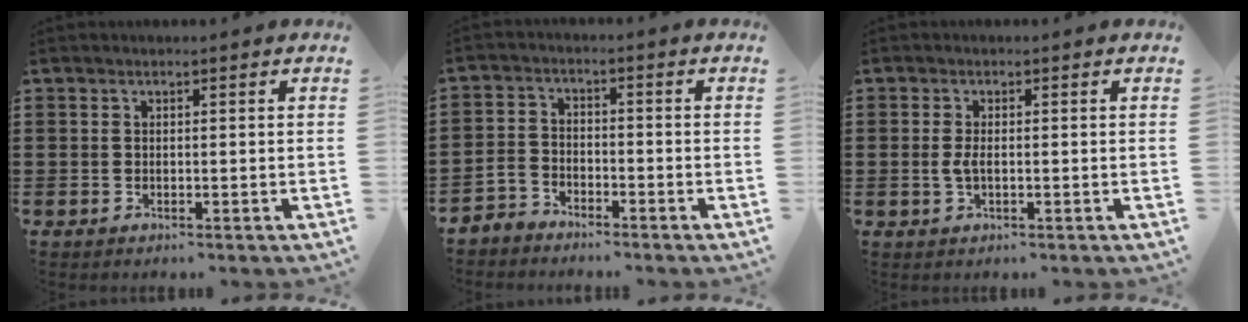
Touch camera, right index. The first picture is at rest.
{"total": 3.0, "force": [-2.8, 1.1, 0.3], "torque": [-0.026, 0.002, -0.064]}
{"total": 2.1, "force": [-0.2, 0.7, 1.9], "torque": [-0.044, -0.003, -0.006]}